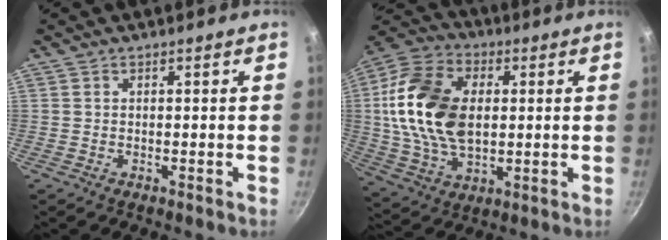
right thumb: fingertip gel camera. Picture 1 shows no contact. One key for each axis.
{"total": 20.3, "fx": 2.0, "fy": 13.3, "fz": 15.2, "tx": -0.269, "ty": 0.006, "tz": 0.032}